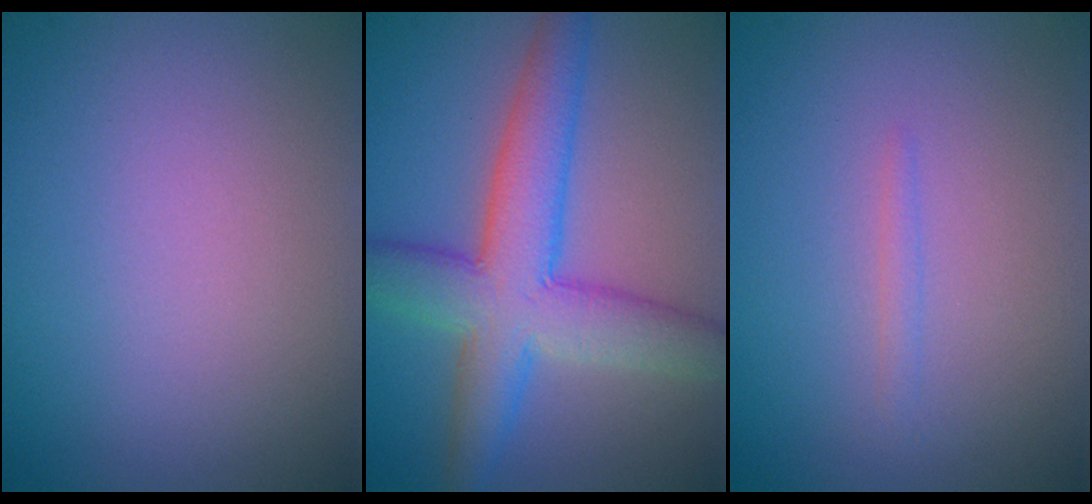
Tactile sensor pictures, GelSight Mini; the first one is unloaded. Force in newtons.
{"total": 7.7, "press": 7.7, "slide": 0.4}
{"total": 0.8, "press": 0.7, "slide": 0.1}